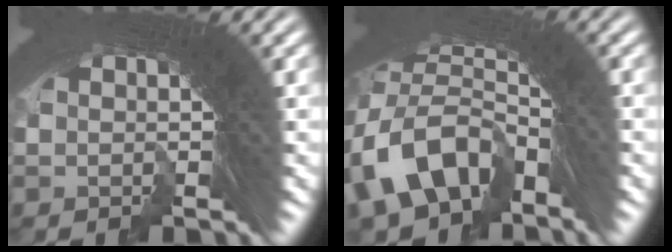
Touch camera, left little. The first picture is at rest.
{"total": 8.5, "force": [-3.5, 6.7, 4.0], "torque": [-0.103, -0.029, -0.064]}